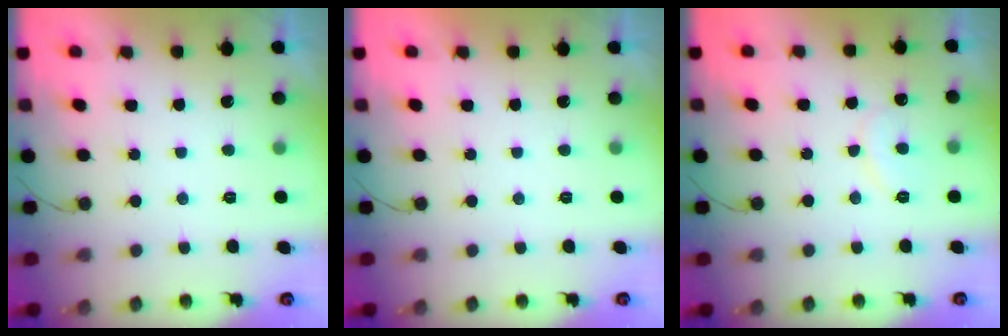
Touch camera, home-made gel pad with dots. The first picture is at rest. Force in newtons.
{"total": 1.7, "press": 1.7, "slide": 0.1}
{"total": 8.5, "press": 8.4, "slide": 0.6}